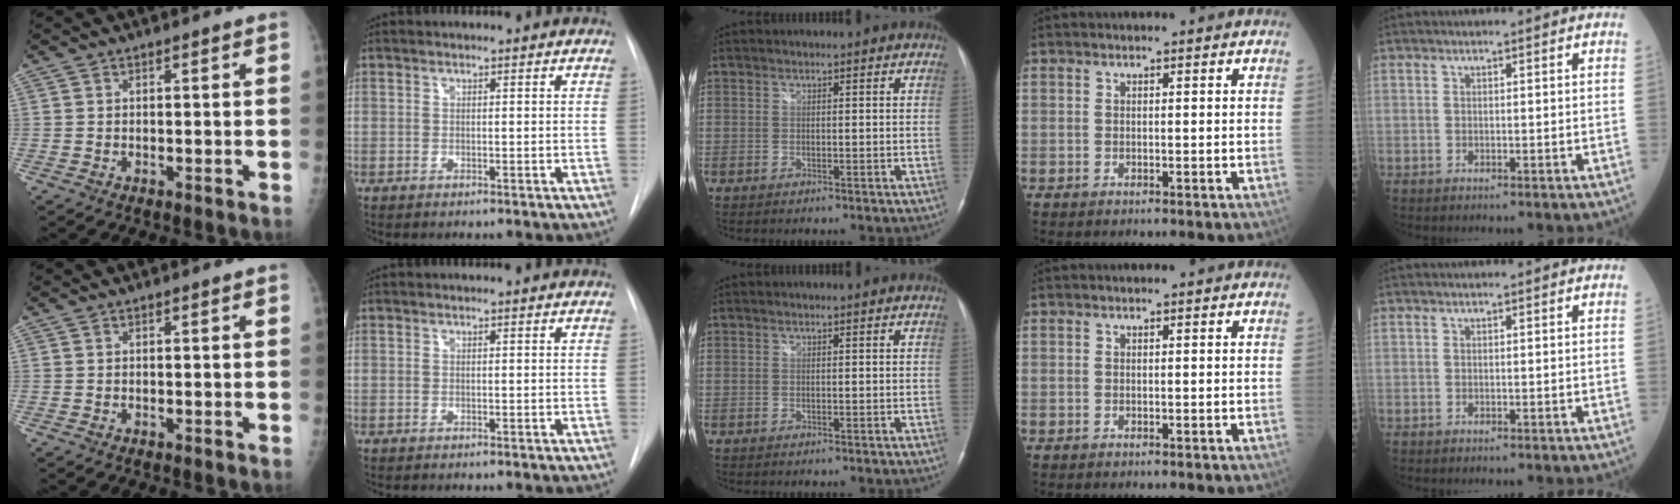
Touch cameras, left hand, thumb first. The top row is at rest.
{}